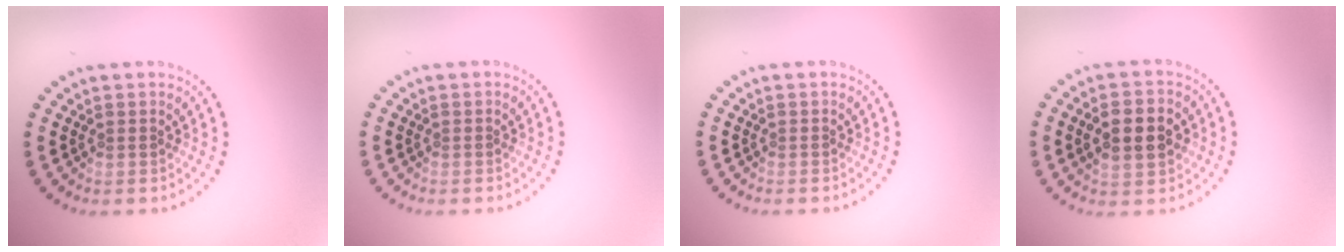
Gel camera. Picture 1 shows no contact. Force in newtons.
{"total": 0.0}
{"total": 0.0}
{"total": 4.7, "press": 4.7, "slide": 0.1}